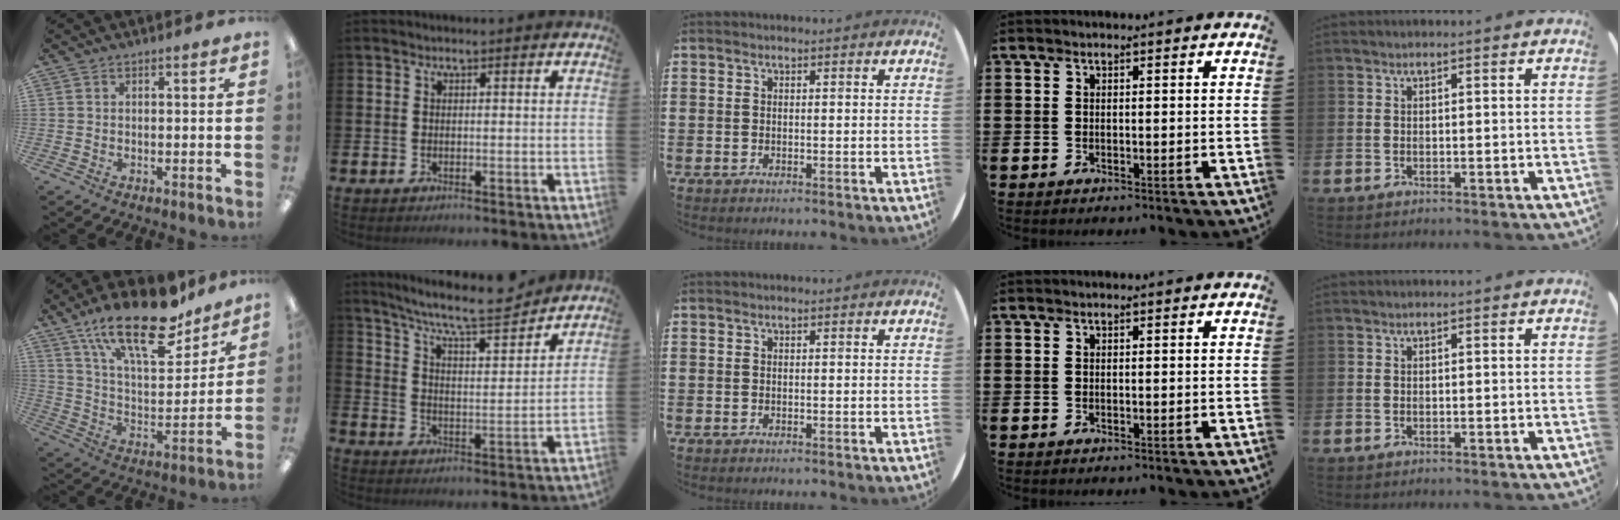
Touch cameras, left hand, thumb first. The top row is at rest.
{"thumb": {"total": 23.4, "force": [15.9, 8.9, 14.6], "torque": [-0.238, -0.091, 0.272]}, "index": {"total": 8.7, "force": [8.0, 1.1, 3.4], "torque": [-0.089, -0.053, 0.138]}}